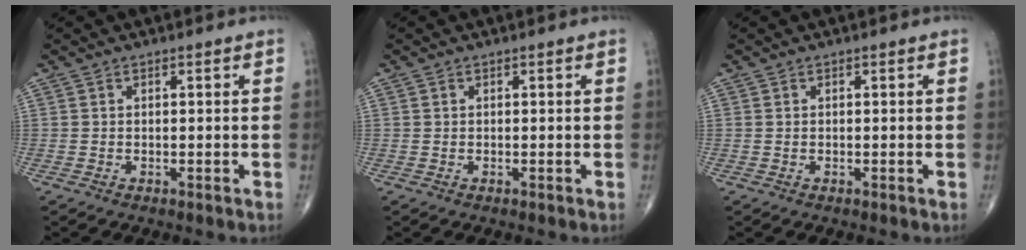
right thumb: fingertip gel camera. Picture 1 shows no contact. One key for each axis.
{"total": 0.0}
{"total": 0.0}